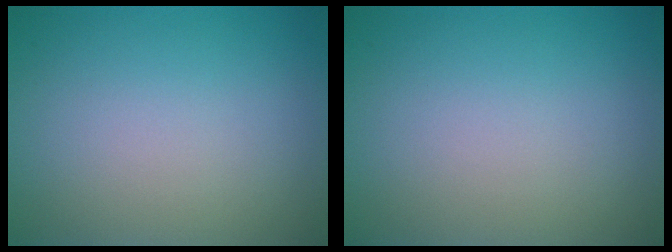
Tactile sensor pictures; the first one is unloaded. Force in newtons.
{"total": 0.0}